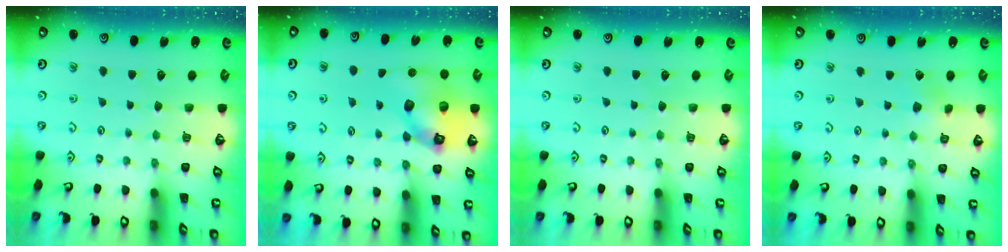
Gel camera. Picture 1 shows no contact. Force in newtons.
{"total": 13.7, "press": 13.5, "slide": 2.1}
{"total": 0.0}
{"total": 2.5, "press": 2.4, "slide": 0.6}